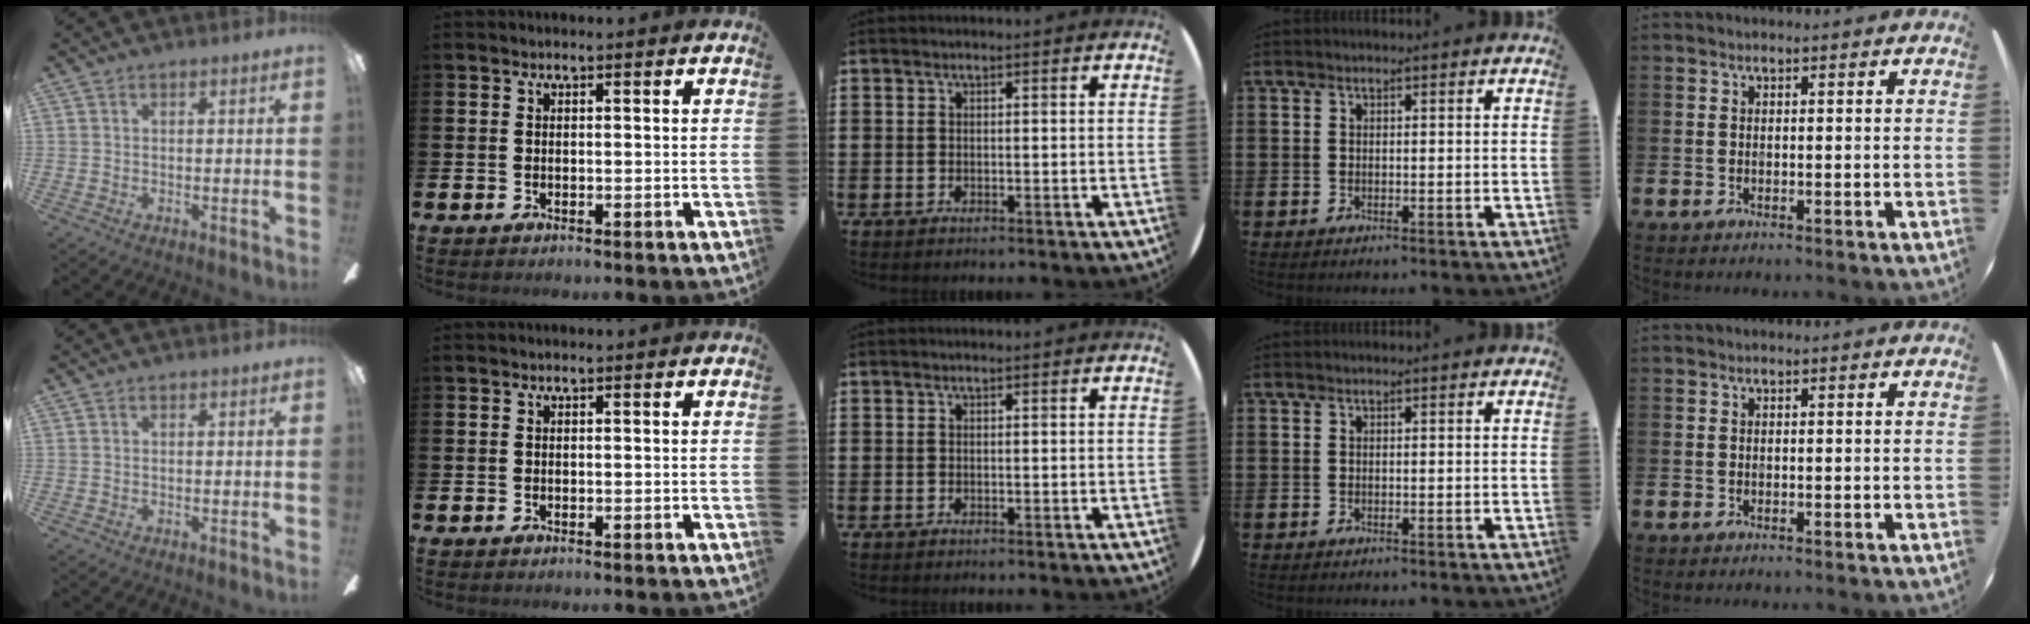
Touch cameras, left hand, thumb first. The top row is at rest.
{}